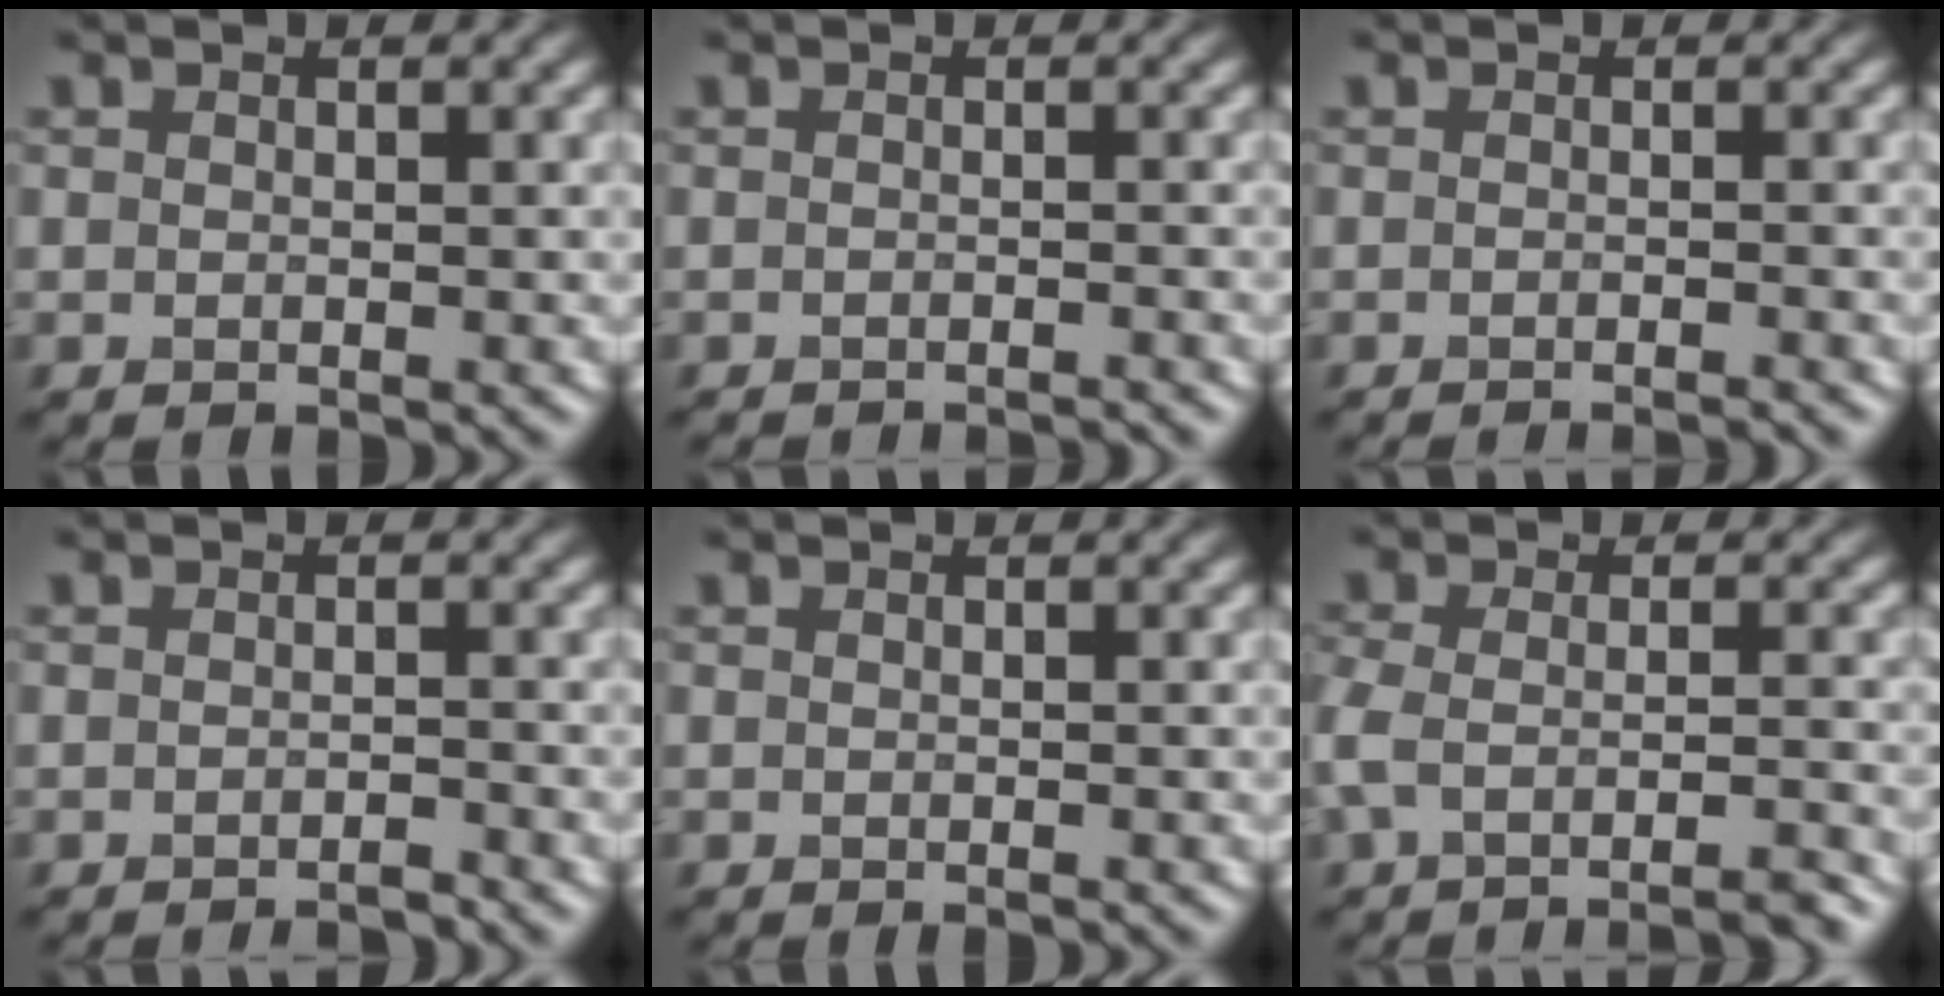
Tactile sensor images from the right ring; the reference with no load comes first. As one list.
[{"total": 2.2, "force": [-2.2, 0.2, 0.6], "torque": [0.002, -0.006, -0.029]}, {"total": 1.8, "force": [-1.5, 0.2, 0.9], "torque": [0.001, 0.000, -0.024]}, {"total": 1.2, "force": [-1.1, 0.1, 0.4], "torque": [-0.003, 0.002, -0.020]}, {"total": 0.0}, {"total": 4.8, "force": [-3.2, 1.2, 3.3], "torque": [-0.063, -0.011, -0.058]}]